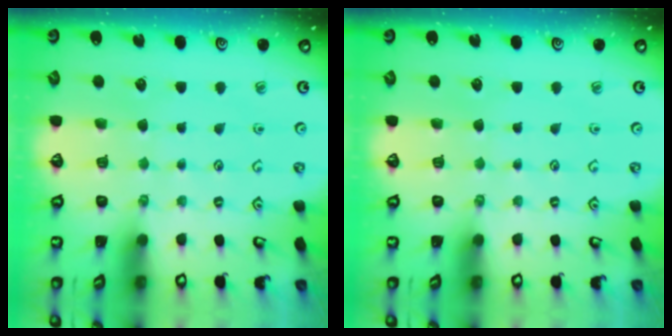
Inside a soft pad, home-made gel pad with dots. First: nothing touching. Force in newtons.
{"total": 0.0}